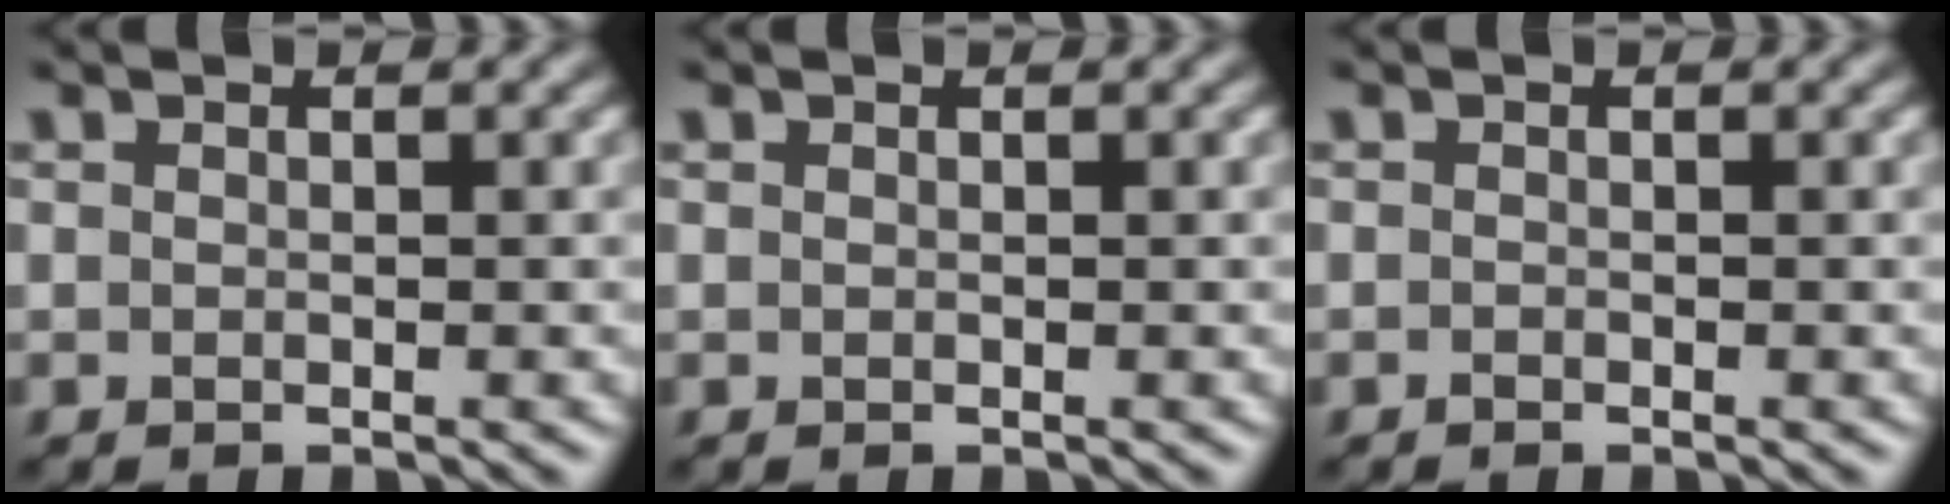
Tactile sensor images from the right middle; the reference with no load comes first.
{"total": 0.0}
{"total": 0.0}